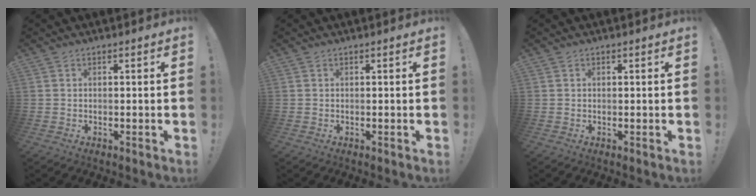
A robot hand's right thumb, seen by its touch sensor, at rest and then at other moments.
{"total": 0.0}
{"total": 0.0}